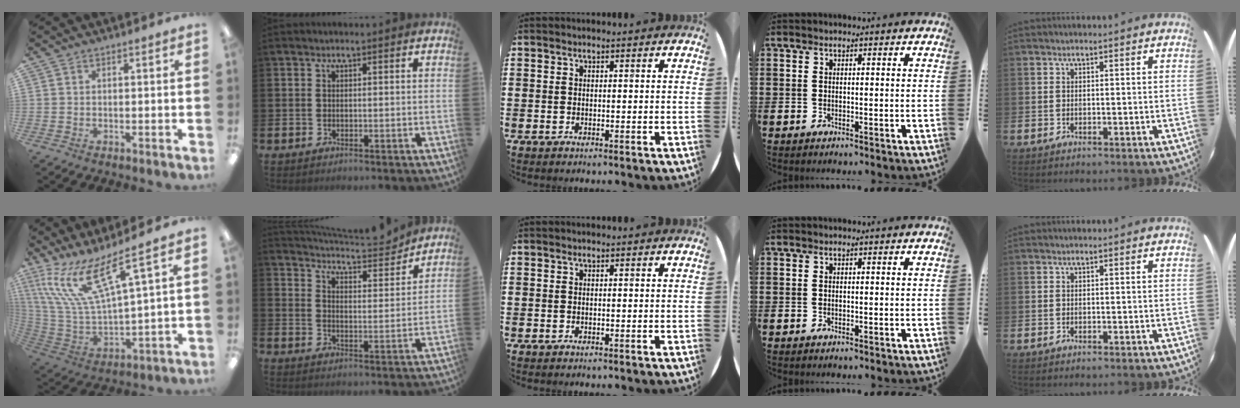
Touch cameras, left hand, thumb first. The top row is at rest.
{"thumb": {"total": 18.3, "force": [11.2, 5.0, 13.6], "torque": [-0.301, -0.068, 0.188]}, "index": {"total": 5.9, "force": [5.8, 0.8, 0.8], "torque": [-0.036, -0.048, 0.097]}}